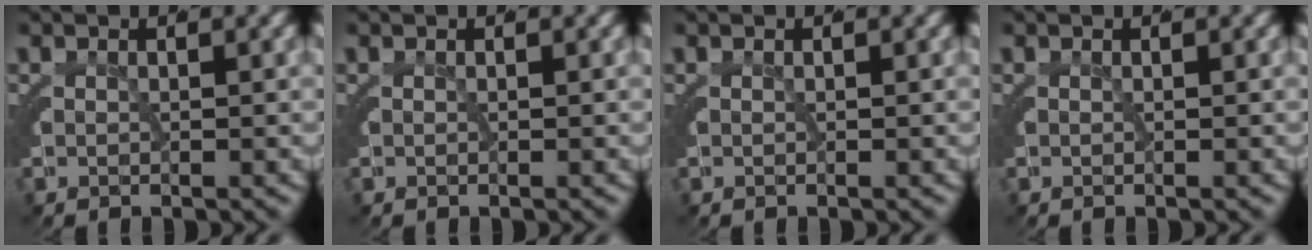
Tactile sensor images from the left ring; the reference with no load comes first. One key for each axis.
{"total": 0.0}
{"total": 0.0}
{"total": 0.0}